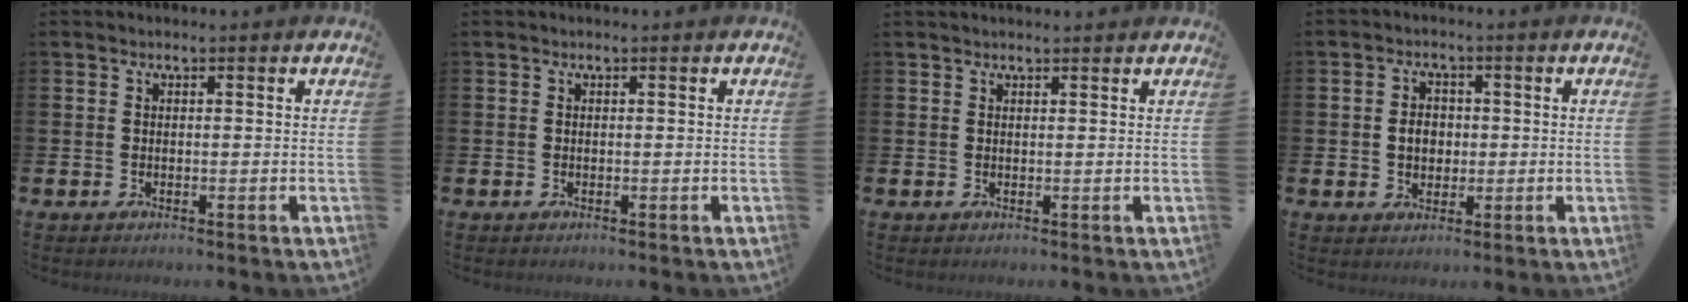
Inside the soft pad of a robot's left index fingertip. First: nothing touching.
{"total": 0.0}
{"total": 0.9, "force": [0.8, 0.1, 0.3], "torque": [0.004, -0.001, 0.012]}
{"total": 3.2, "force": [0.0, 2.7, 1.8], "torque": [-0.023, 0.004, -0.008]}